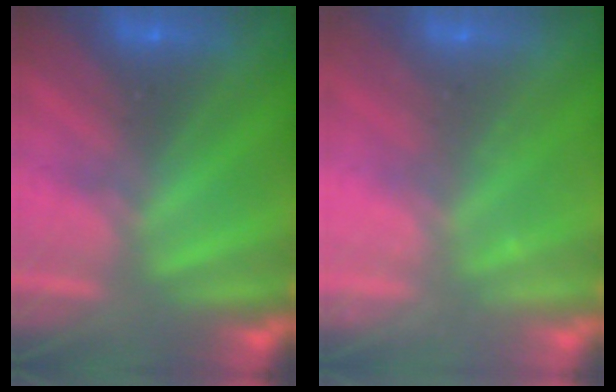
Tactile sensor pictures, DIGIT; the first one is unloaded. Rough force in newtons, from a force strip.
{"total": 2.2}